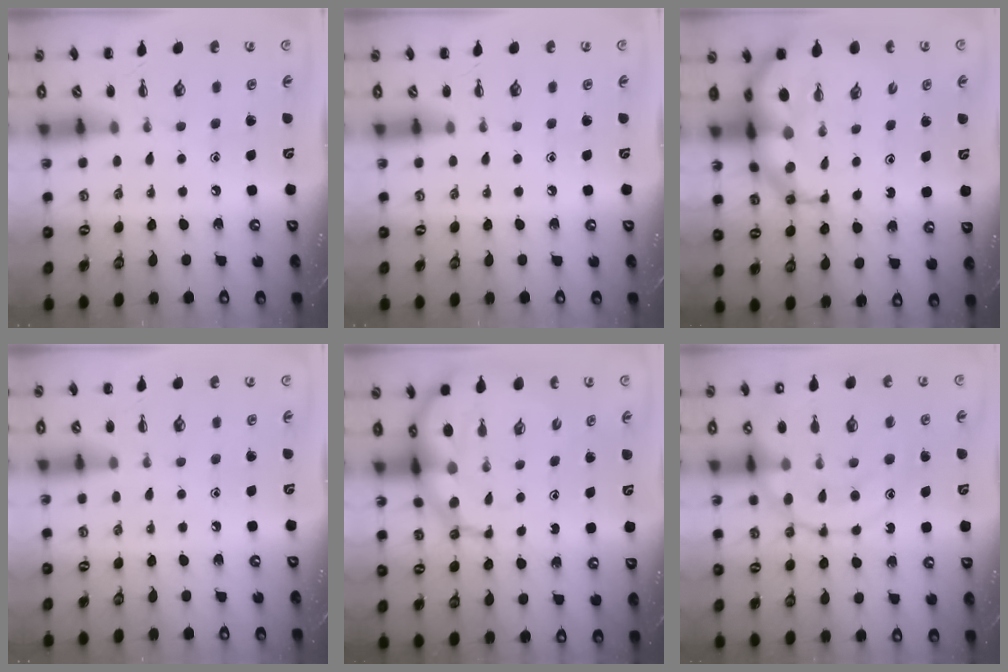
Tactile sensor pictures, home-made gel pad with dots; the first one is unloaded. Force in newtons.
{"total": 0.0}
{"total": 10.7, "press": 10.3, "slide": 3.0}
{"total": 6.9, "press": 6.6, "slide": 2.1}
{"total": 13.1, "press": 12.6, "slide": 3.5}
{"total": 19.3, "press": 19.2, "slide": 2.0}